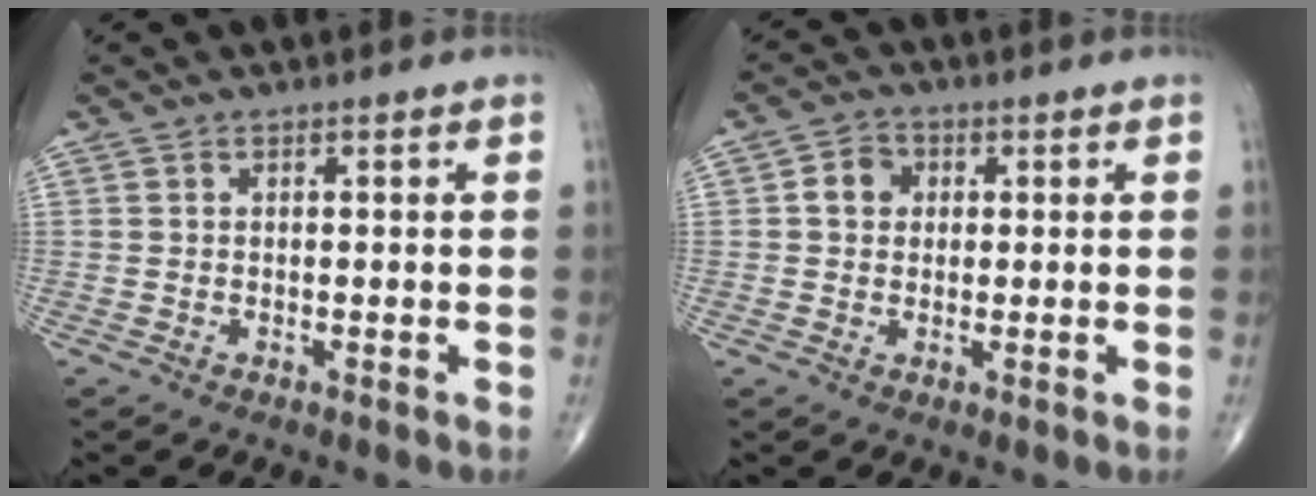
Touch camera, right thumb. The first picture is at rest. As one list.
[{"total": 4.1, "force": [0.7, 3.5, 2.0], "torque": [-0.015, 0.008, 0.004]}]